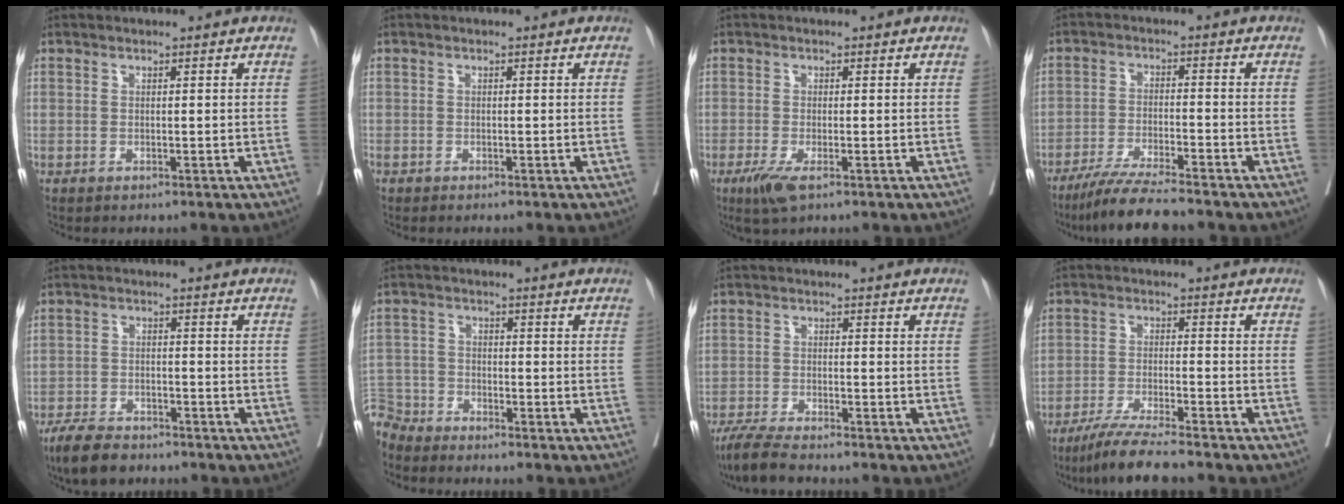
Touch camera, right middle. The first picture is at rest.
{"total": 0.6, "force": [-0.6, 0.1, 0.2], "torque": [-0.009, -0.002, -0.014]}
{"total": 3.8, "force": [-2.2, 0.8, 3.1], "torque": [-0.060, -0.010, -0.037]}
{"total": 8.3, "force": [-7.2, -0.3, 4.2], "torque": [-0.068, -0.028, -0.125]}
{"total": 6.4, "force": [-5.4, 2.1, 2.7], "torque": [-0.054, -0.010, -0.099]}
{"total": 5.5, "force": [-5.3, 1.1, -0.9], "torque": [0.023, -0.002, -0.109]}
{"total": 6.1, "force": [-5.2, 0.3, 3.1], "torque": [-0.056, -0.019, -0.096]}
{"total": 7.5, "force": [-6.4, -0.5, 3.9], "torque": [-0.066, -0.027, -0.116]}